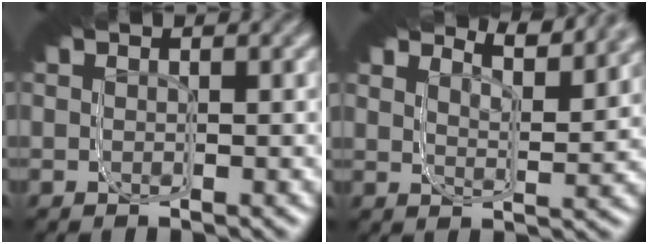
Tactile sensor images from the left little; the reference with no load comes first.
{"total": 5.0, "force": [4.9, 0.5, 0.9], "torque": [-0.042, 0.039, 0.061]}